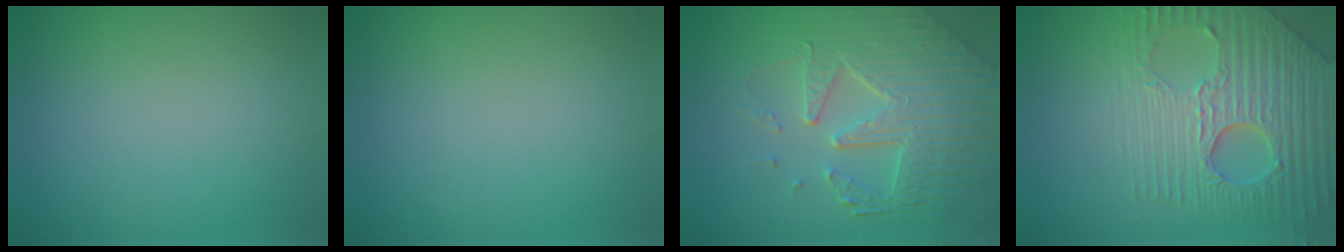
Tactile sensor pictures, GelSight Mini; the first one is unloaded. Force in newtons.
{"total": 0.0}
{"total": 8.1, "press": 6.0, "slide": 5.4}
{"total": 8.3, "press": 6.2, "slide": 5.6}